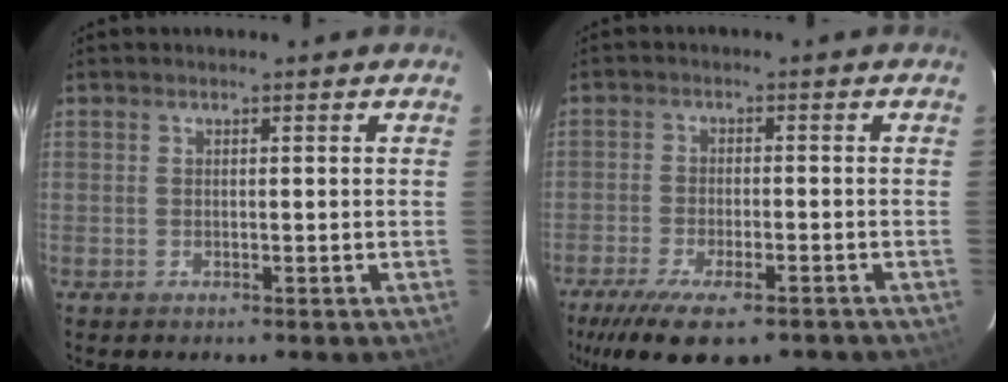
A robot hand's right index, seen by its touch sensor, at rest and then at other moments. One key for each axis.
{"total": 14.0, "fx": -10.1, "fy": 4.7, "fz": 8.6, "tx": -0.185, "ty": -0.042, "tz": -0.161}